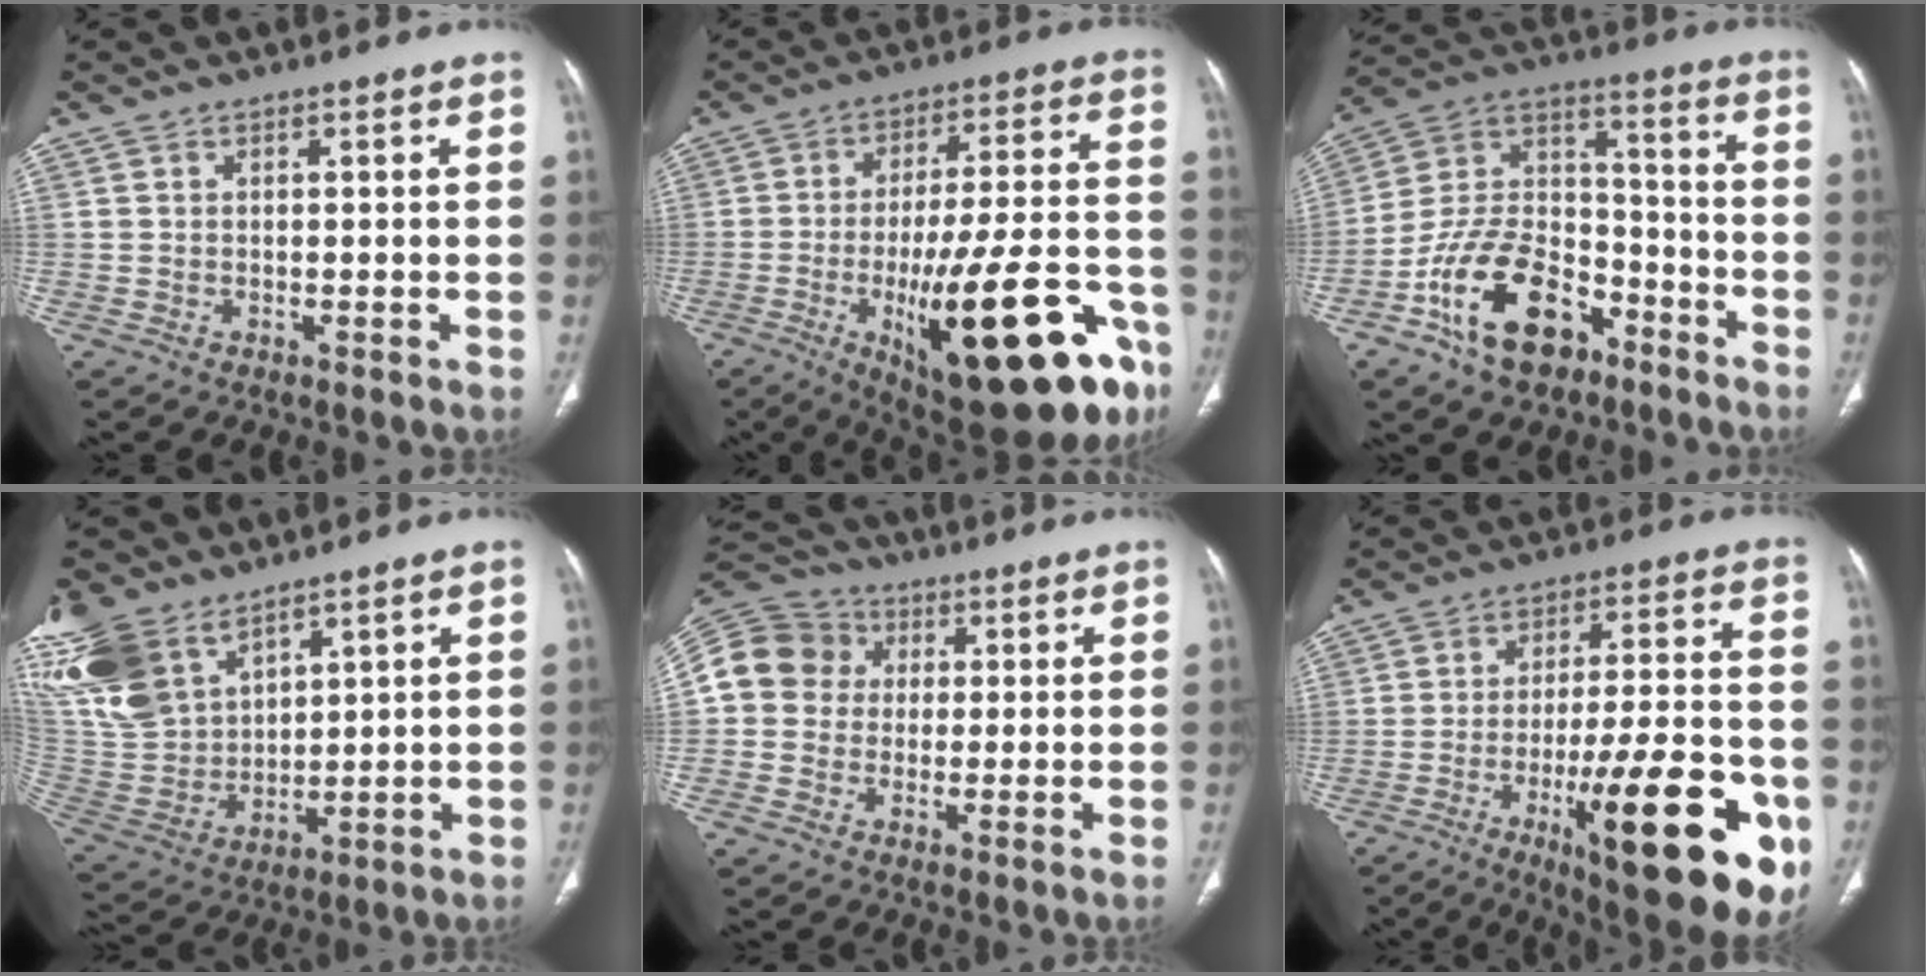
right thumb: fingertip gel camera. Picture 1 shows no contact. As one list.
[{"total": 28.9, "force": [-11.9, 9.4, 24.6], "torque": [-0.314, 0.046, -0.160]}, {"total": 18.2, "force": [-10.3, 10.6, 10.7], "torque": [-0.163, 0.084, -0.183]}, {"total": 21.0, "force": [13.3, 12.2, 10.7], "torque": [-0.250, -0.019, 0.277]}, {"total": 12.1, "force": [1.5, 11.1, 4.6], "torque": [-0.083, 0.031, 0.017]}, {"total": 25.5, "force": [-9.7, 7.1, 22.4], "torque": [-0.273, 0.029, -0.131]}]